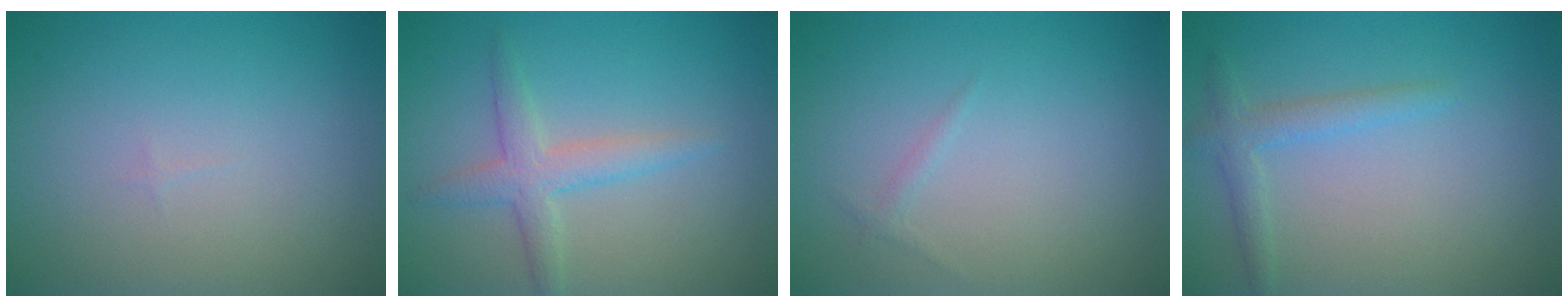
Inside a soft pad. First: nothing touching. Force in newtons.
{"total": 2.8, "press": 2.8, "slide": 0.1}
{"total": 0.5, "press": 0.5, "slide": 0.1}
{"total": 2.0, "press": 2.0, "slide": 0.1}